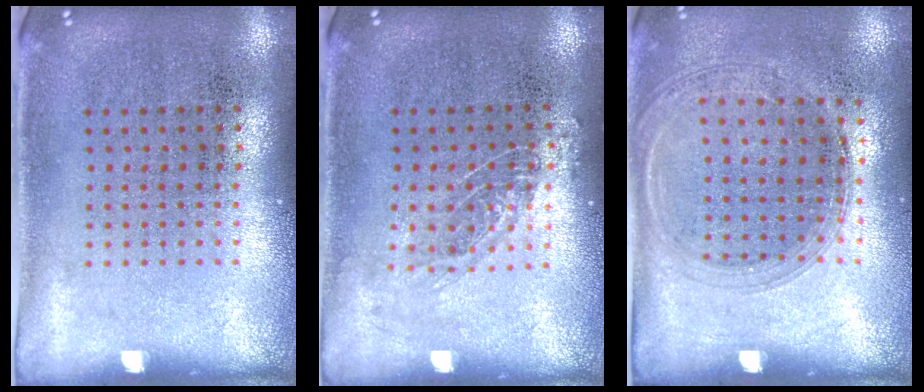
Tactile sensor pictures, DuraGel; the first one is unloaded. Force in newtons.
{"total": 0.9, "press": 0.8, "slide": 0.4}
{"total": 1.4, "press": 1.3, "slide": 0.5}